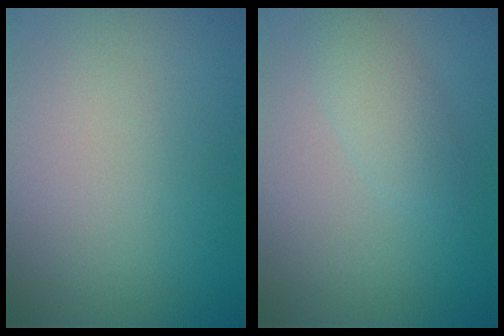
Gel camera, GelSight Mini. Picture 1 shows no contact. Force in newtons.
{"total": 2.1, "press": 2.1, "slide": 0.1}